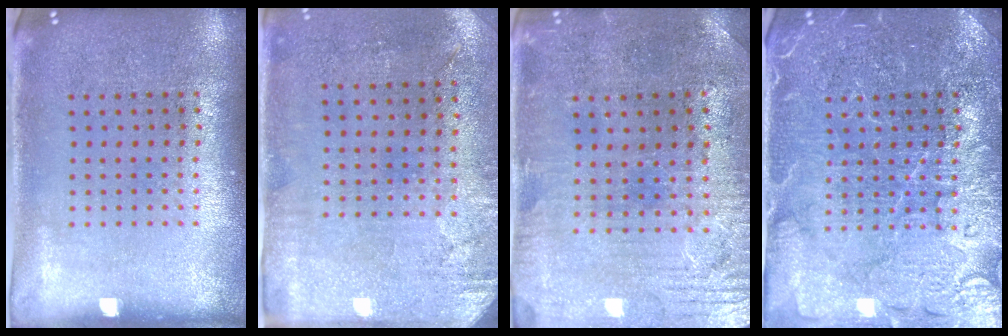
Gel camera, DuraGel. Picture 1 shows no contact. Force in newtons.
{"total": 2.9, "press": 2.4, "slide": 1.7}
{"total": 1.0, "press": 0.8, "slide": 0.6}
{"total": 4.4, "press": 4.3, "slide": 1.0}